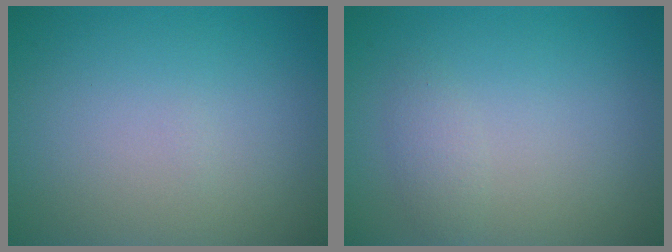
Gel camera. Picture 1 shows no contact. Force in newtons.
{"total": 1.2, "press": 1.2, "slide": 0.0}